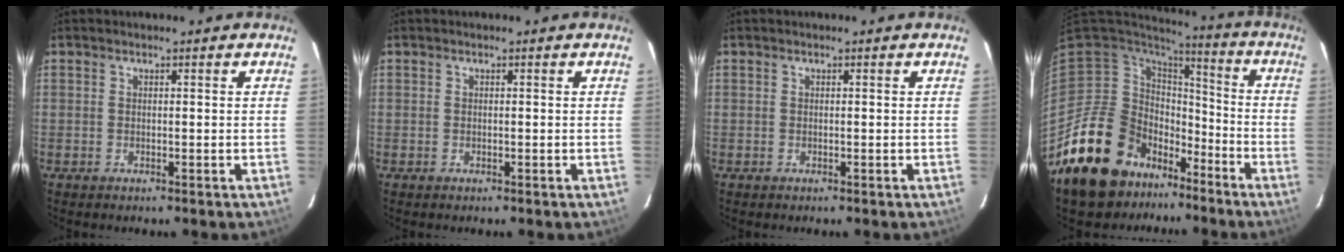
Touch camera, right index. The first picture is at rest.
{"total": 0.0}
{"total": 0.0}
{"total": 18.1, "force": [-12.9, 11.7, 5.1], "torque": [-0.131, 0.026, -0.200]}